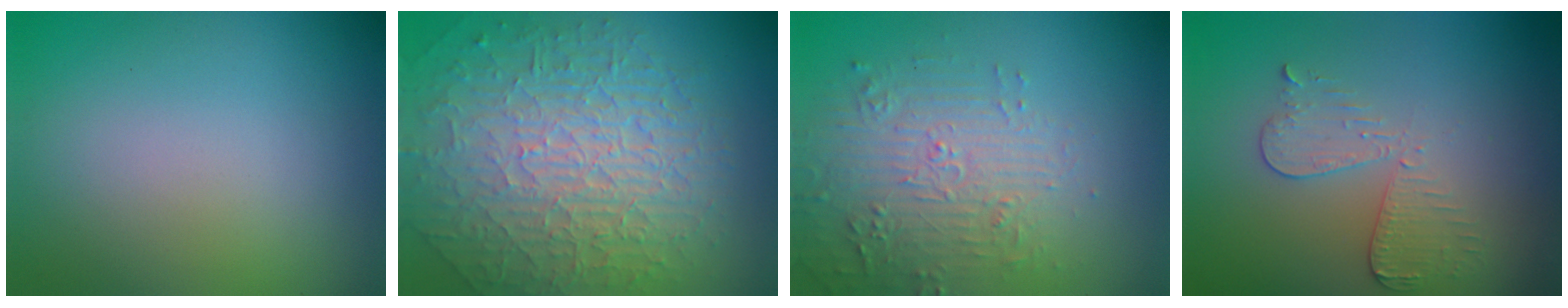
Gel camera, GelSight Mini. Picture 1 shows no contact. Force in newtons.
{"total": 10.1, "press": 6.5, "slide": 7.7}
{"total": 4.7, "press": 4.6, "slide": 1.0}
{"total": 2.9, "press": 2.7, "slide": 1.2}